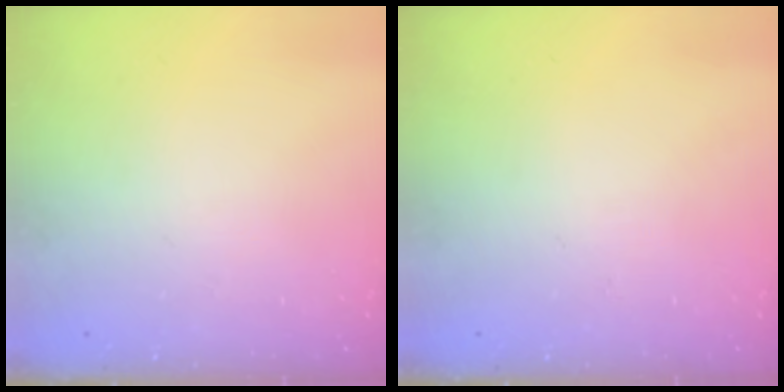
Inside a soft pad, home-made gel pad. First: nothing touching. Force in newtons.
{"total": 0.0}